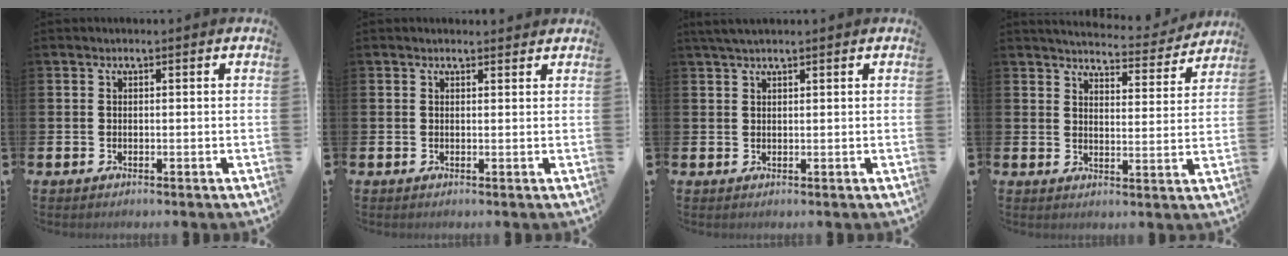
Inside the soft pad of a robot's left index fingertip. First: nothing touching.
{"total": 0.9, "force": [0.8, 0.2, 0.2], "torque": [0.007, -0.002, 0.014]}
{"total": 2.1, "force": [1.7, 0.4, 1.2], "torque": [-0.029, 0.007, 0.033]}
{"total": 4.7, "force": [4.6, 0.7, 0.6], "torque": [-0.017, -0.039, 0.075]}